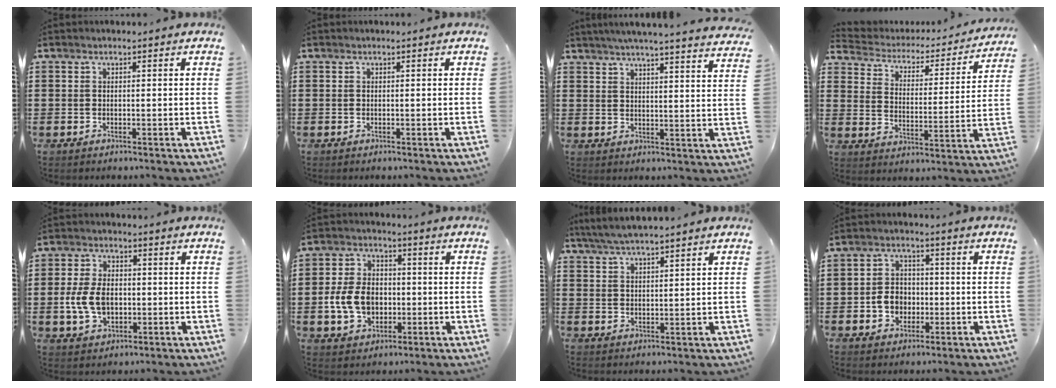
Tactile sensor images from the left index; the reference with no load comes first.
{"total": 0.0}
{"total": 4.6, "force": [4.3, -0.9, 1.5], "torque": [-0.045, -0.025, 0.072]}
{"total": 2.5, "force": [2.2, 1.1, 0.5], "torque": [-0.030, -0.021, 0.028]}
{"total": 6.8, "force": [-0.9, 4.5, 5.0], "torque": [-0.128, 0.000, -0.024]}
{"total": 8.0, "force": [-1.4, 6.1, 5.0], "torque": [-0.117, 0.006, -0.031]}
{"total": 3.7, "force": [3.3, 0.0, 1.6], "torque": [-0.039, -0.005, 0.061]}
{"total": 4.8, "force": [-1.2, 3.9, 2.4], "torque": [-0.053, 0.008, -0.025]}